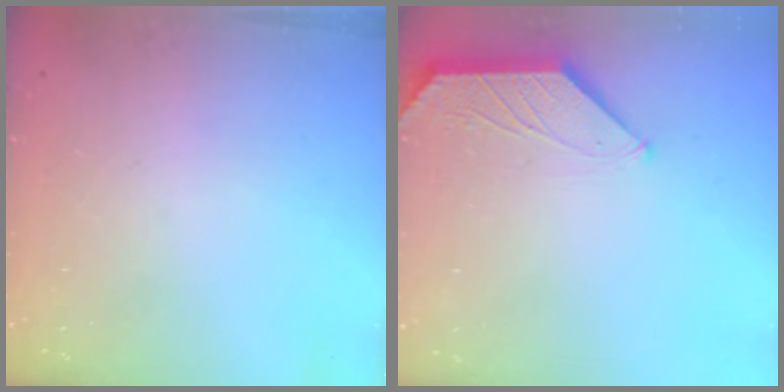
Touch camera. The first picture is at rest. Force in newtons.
{"total": 1.2, "press": 1.1, "slide": 0.3}